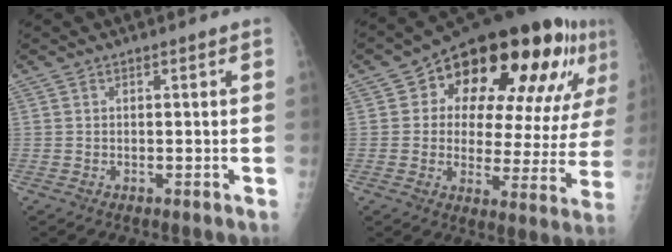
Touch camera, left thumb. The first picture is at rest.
{"total": 27.0, "force": [11.5, 12.3, 21.2], "torque": [-0.252, 0.008, 0.163]}